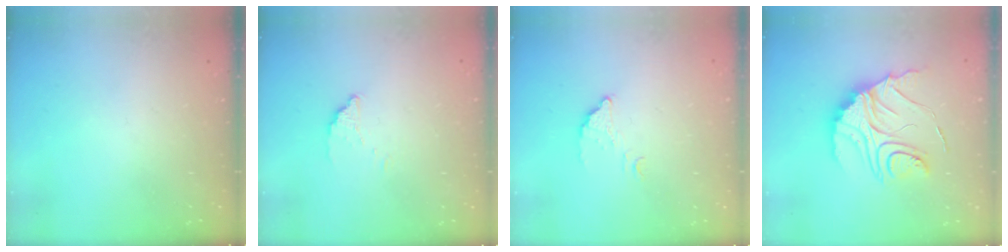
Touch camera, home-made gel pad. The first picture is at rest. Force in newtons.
{"total": 1.8, "press": 1.8, "slide": 0.1}
{"total": 2.9, "press": 2.9, "slide": 0.1}
{"total": 15.0, "press": 14.9, "slide": 1.1}